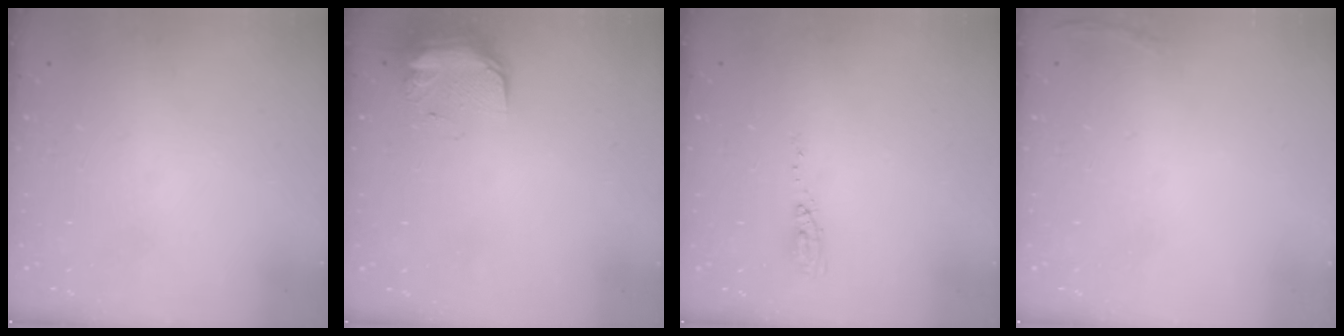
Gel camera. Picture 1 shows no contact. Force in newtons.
{"total": 9.1, "press": 9.0, "slide": 1.5}
{"total": 3.9, "press": 3.7, "slide": 1.2}
{"total": 5.2, "press": 5.1, "slide": 1.2}